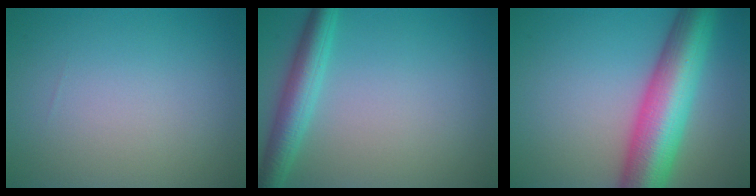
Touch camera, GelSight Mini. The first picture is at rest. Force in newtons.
{"total": 3.9, "press": 3.9, "slide": 0.1}
{"total": 10.4, "press": 10.4, "slide": 0.3}